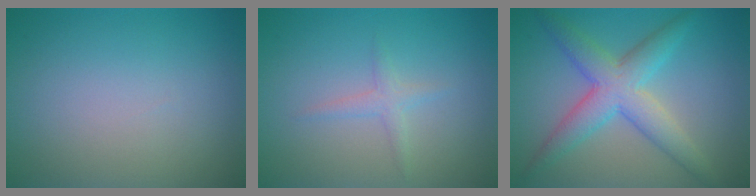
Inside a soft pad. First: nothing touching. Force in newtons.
{"total": 1.3, "press": 1.3, "slide": 0.0}
{"total": 5.4, "press": 5.4, "slide": 0.2}